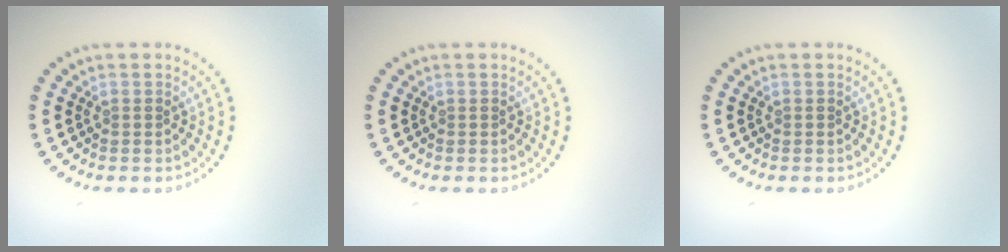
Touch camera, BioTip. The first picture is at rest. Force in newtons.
{"total": 0.0}
{"total": 0.0}